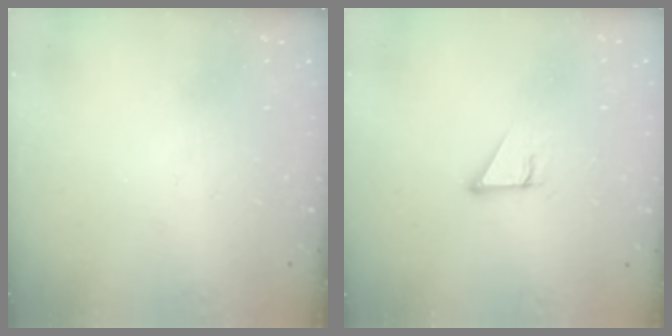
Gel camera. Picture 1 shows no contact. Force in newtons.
{"total": 4.0, "press": 4.0, "slide": 0.2}